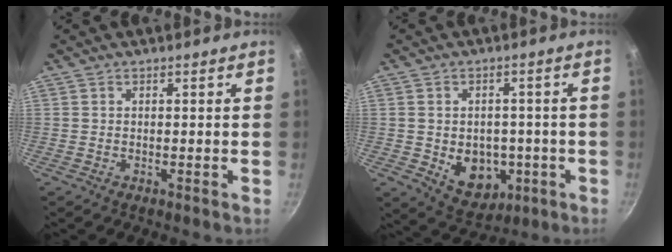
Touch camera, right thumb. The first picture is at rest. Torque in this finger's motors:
{"motor_torque": [-0.31, 0.43, 0.35, 0.49, 0.03]}